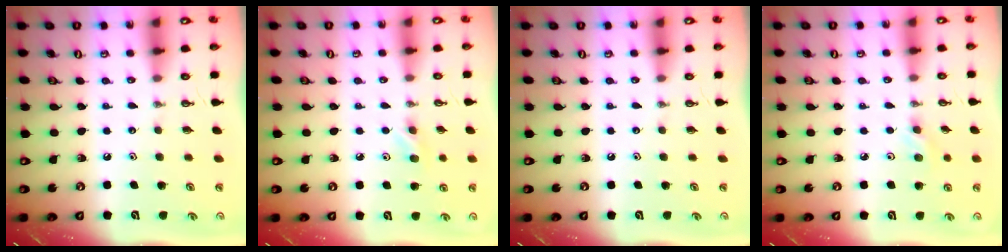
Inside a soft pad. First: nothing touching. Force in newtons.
{"total": 5.0, "press": 4.8, "slide": 1.4}
{"total": 0.0}
{"total": 4.8, "press": 4.7, "slide": 0.9}